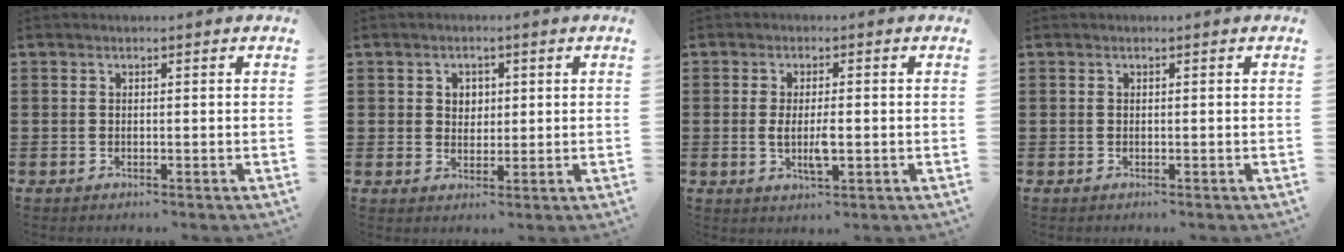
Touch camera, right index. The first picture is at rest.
{"total": 2.3, "force": [0.8, 2.1, 0.8], "torque": [-0.024, 0.012, 0.011]}
{"total": 4.3, "force": [-0.5, 1.2, 4.1], "torque": [-0.086, -0.006, -0.014]}
{"total": 0.0}